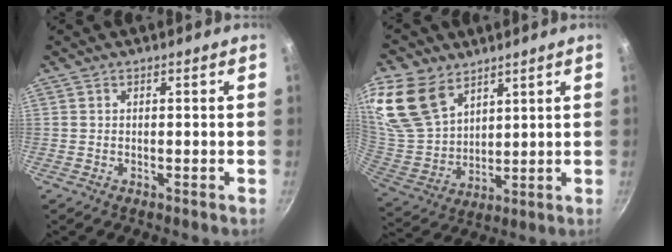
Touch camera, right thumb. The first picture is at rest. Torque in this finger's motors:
{"motor_torque": [-1.51, 2.04, 1.52, 0.21, 0.52]}